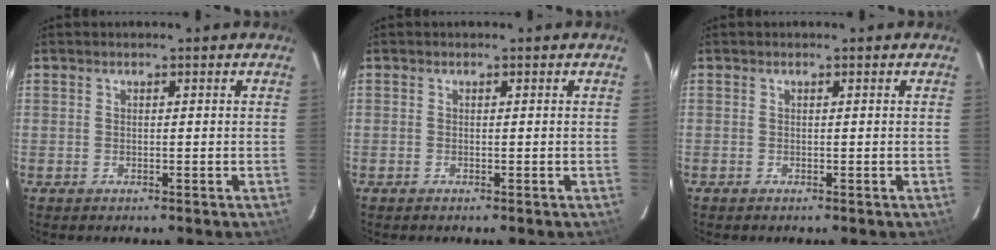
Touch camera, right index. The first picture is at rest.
{"total": 0.0}
{"total": 0.0}